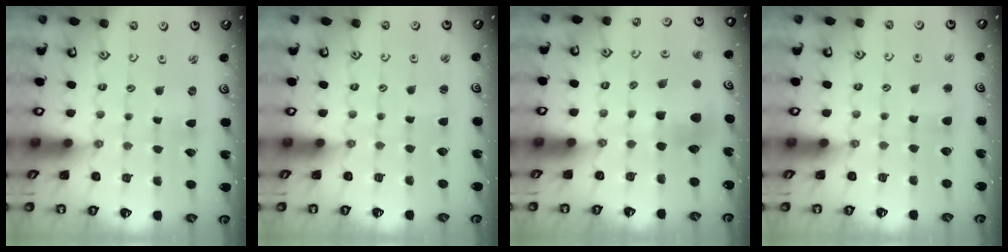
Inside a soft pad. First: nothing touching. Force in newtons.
{"total": 0.9, "press": 0.9, "slide": 0.0}
{"total": 7.9, "press": 7.9, "slide": 0.5}
{"total": 3.9, "press": 3.9, "slide": 0.2}